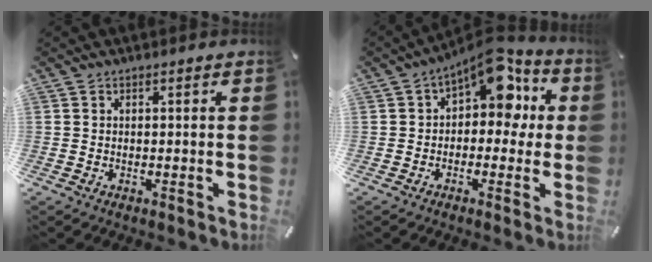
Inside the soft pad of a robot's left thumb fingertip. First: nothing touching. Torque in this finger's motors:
{"motor_torque": [1.46, 1.73, 0.38, -0.09, 0.13]}